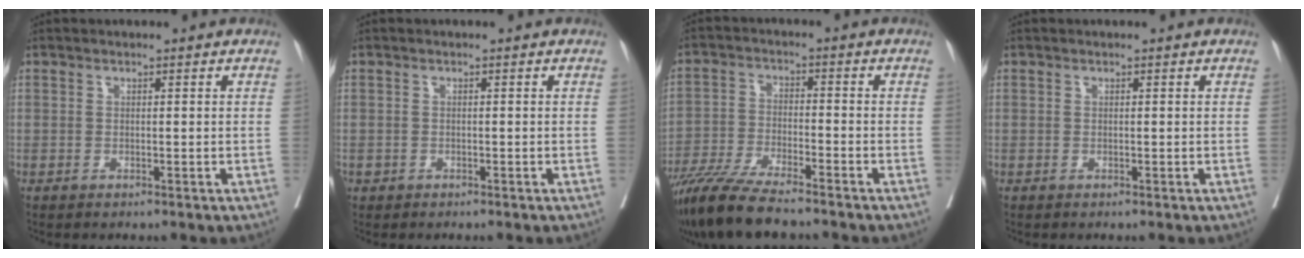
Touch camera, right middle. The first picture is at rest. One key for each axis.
{"total": 0.6, "fx": -0.3, "fy": 0.5, "fz": 0.0, "tx": -0.003, "ty": 0.004, "tz": -0.005}
{"total": 11.6, "fx": -9.7, "fy": 1.2, "fz": 6.2, "tx": -0.110, "ty": -0.034, "tz": -0.168}
{"total": 0.0}